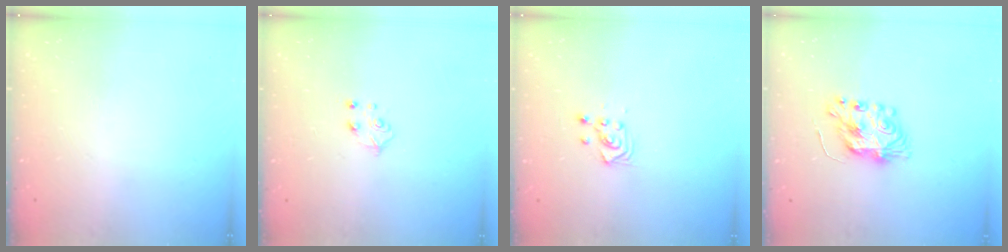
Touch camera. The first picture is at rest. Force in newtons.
{"total": 5.2, "press": 5.1, "slide": 0.7}
{"total": 3.0, "press": 2.9, "slide": 0.8}
{"total": 7.9, "press": 7.9, "slide": 0.5}